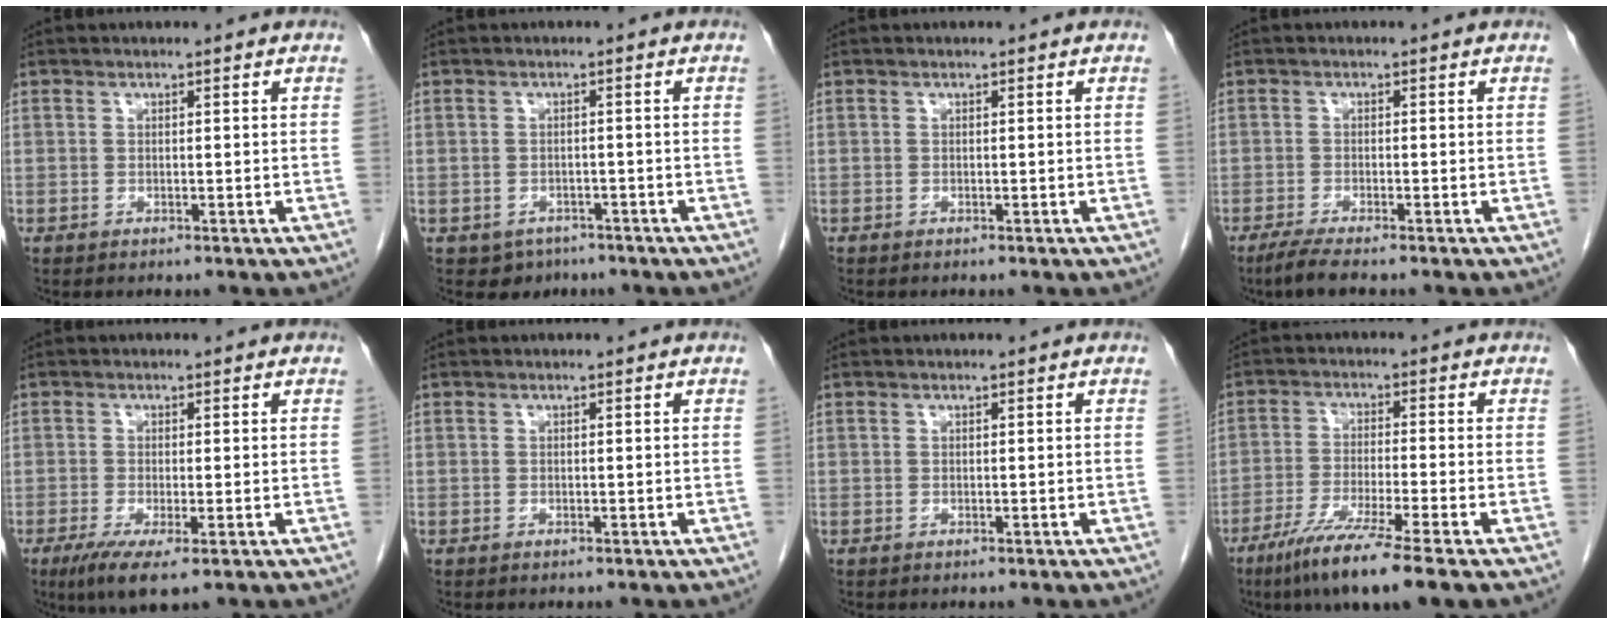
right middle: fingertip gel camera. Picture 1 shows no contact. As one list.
[{"total": 3.1, "force": [-2.0, 2.4, 0.3], "torque": [-0.005, 0.009, -0.024]}, {"total": 0.0}, {"total": 3.4, "force": [-2.7, 0.0, 2.1], "torque": [-0.045, -0.009, -0.051]}, {"total": 5.2, "force": [-2.6, 0.8, 4.4], "torque": [-0.078, -0.015, -0.041]}, {"total": 0.0}, {"total": 0.0}, {"total": 10.1, "force": [-6.9, -1.1, 7.3], "torque": [-0.133, -0.034, -0.121]}]